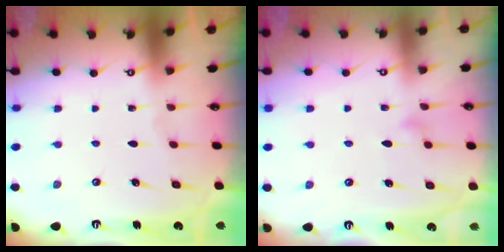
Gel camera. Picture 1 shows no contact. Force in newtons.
{"total": 7.8, "press": 7.8, "slide": 0.6}